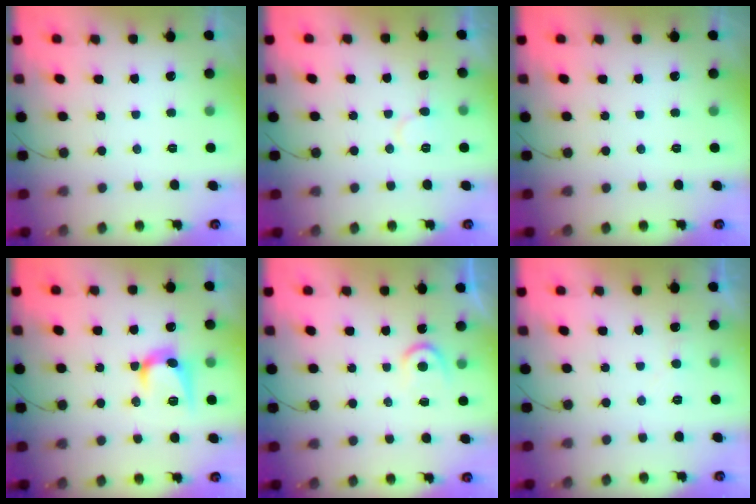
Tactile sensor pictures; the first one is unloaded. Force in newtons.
{"total": 6.7, "press": 6.6, "slide": 0.6}
{"total": 0.0}
{"total": 10.7, "press": 10.7, "slide": 0.6}
{"total": 3.6, "press": 3.6, "slide": 0.4}
{"total": 4.0, "press": 4.0, "slide": 0.5}